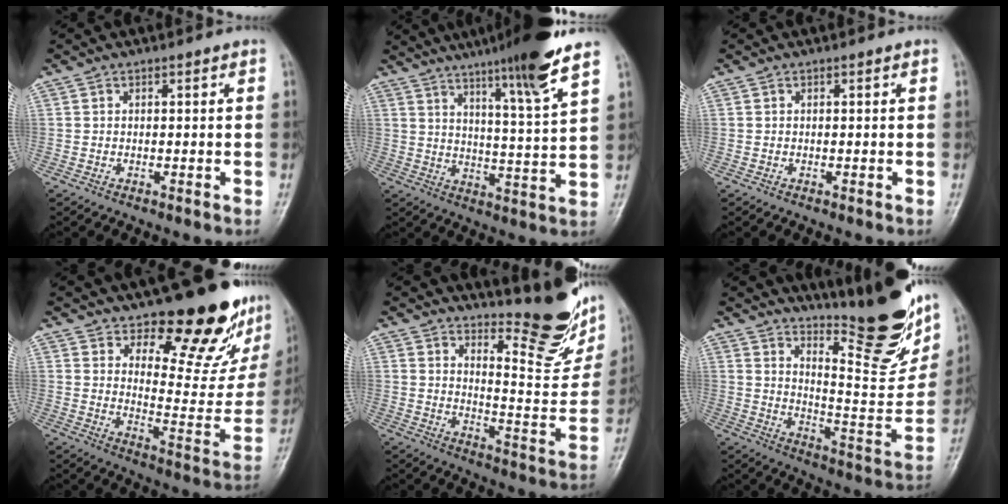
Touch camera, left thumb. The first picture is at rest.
{"total": 14.9, "force": [10.5, -0.2, 10.6], "torque": [-0.161, -0.051, 0.156]}
{"total": 0.0}
{"total": 19.5, "force": [14.3, 7.1, 11.1], "torque": [-0.097, -0.128, 0.193]}
{"total": 15.1, "force": [12.7, 3.4, 7.5], "torque": [-0.073, -0.121, 0.174]}
{"total": 20.1, "force": [15.2, 3.8, 12.5], "torque": [-0.145, -0.126, 0.230]}